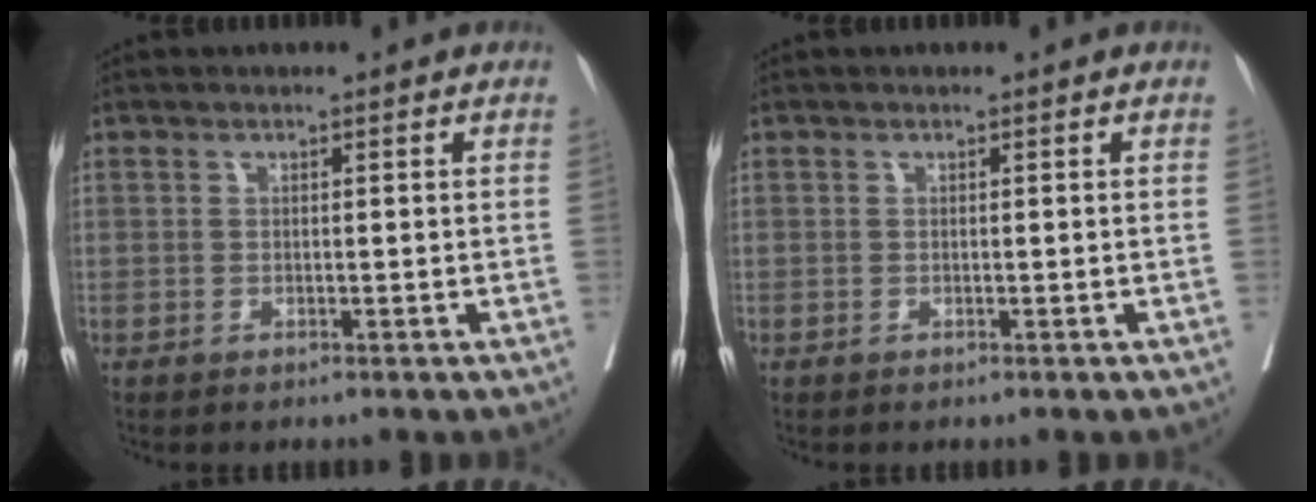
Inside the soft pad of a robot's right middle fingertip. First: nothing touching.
{"total": 0.0}